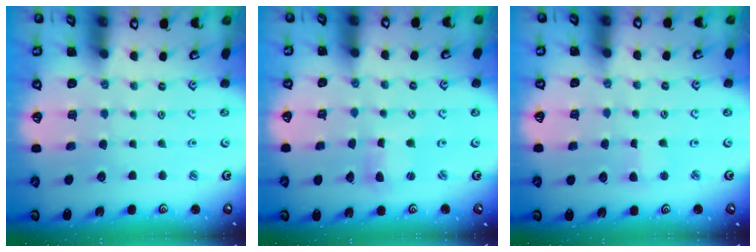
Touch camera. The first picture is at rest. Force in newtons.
{"total": 3.3, "press": 3.3, "slide": 0.4}
{"total": 2.1, "press": 2.1, "slide": 0.2}